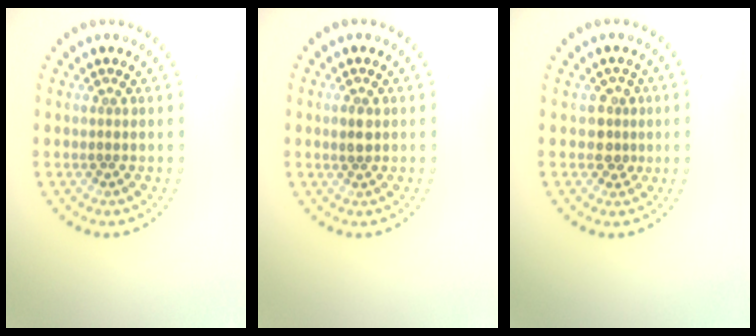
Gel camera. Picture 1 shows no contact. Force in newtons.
{"total": 1.4, "press": 1.4, "slide": 0.2}
{"total": 2.1, "press": 1.7, "slide": 1.2}